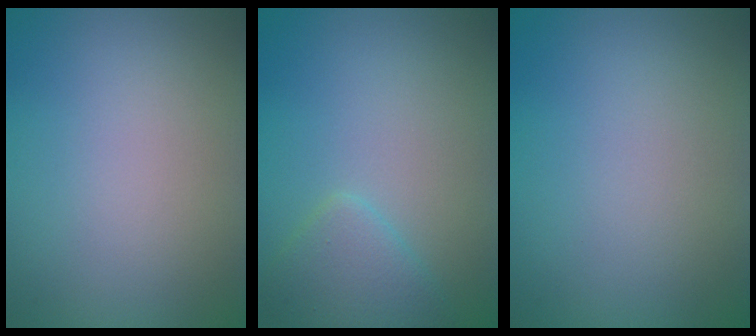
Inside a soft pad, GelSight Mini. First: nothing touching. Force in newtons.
{"total": 2.4, "press": 2.4, "slide": 0.1}
{"total": 0.0}